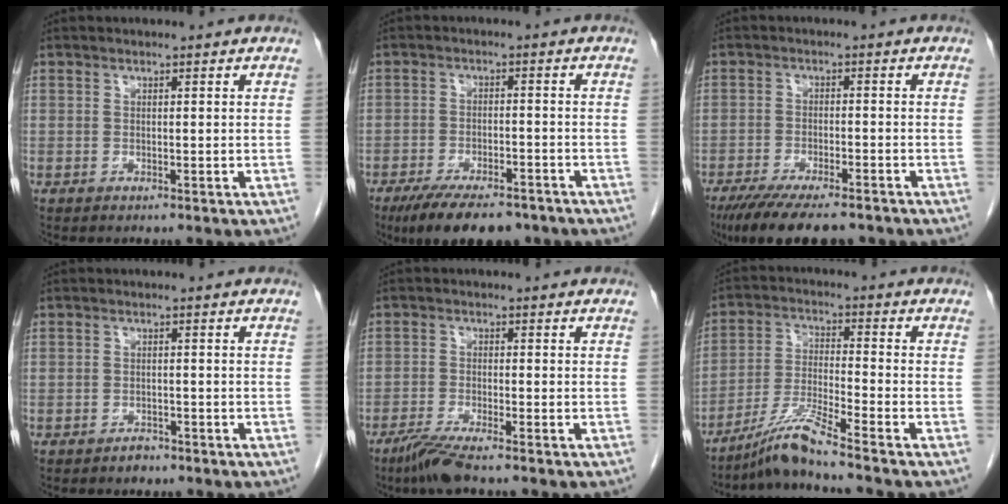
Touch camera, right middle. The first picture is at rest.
{"total": 11.2, "force": [-8.6, 3.8, 6.1], "torque": [-0.093, -0.012, -0.133]}
{"total": 11.9, "force": [-9.3, 2.7, 6.8], "torque": [-0.110, -0.022, -0.146]}
{"total": 1.5, "force": [-1.2, 0.7, 0.4], "torque": [-0.009, 0.002, -0.017]}
{"total": 4.6, "force": [-3.5, -0.1, 2.9], "torque": [-0.064, -0.015, -0.073]}
{"total": 7.3, "force": [-6.1, -1.5, 3.8], "torque": [-0.079, -0.025, -0.120]}